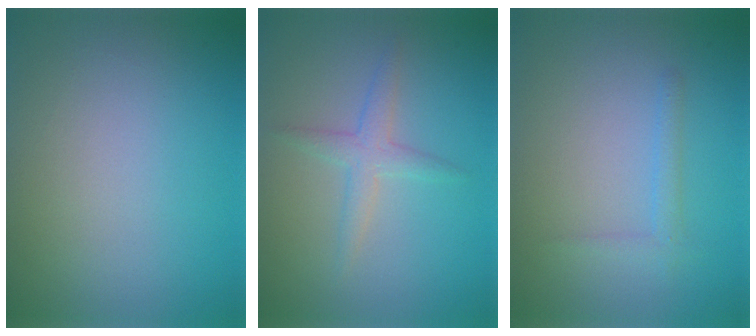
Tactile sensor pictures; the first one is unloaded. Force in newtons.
{"total": 2.0, "press": 2.0, "slide": 0.1}
{"total": 1.1, "press": 1.1, "slide": 0.1}